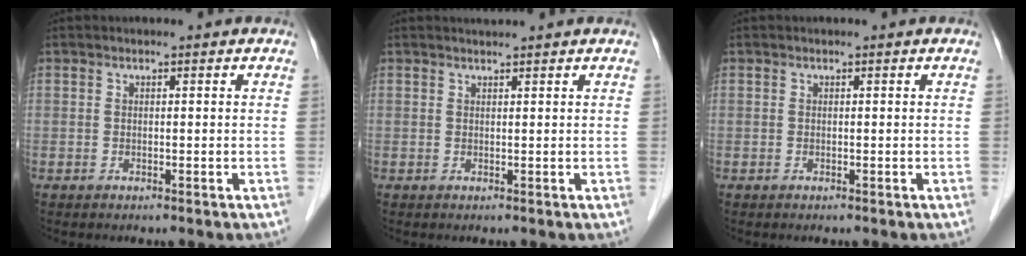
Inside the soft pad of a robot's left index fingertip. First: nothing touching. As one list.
[{"total": 1.7, "force": [1.6, -0.4, 0.4], "torque": [-0.008, 0.012, 0.029]}, {"total": 0.0}]